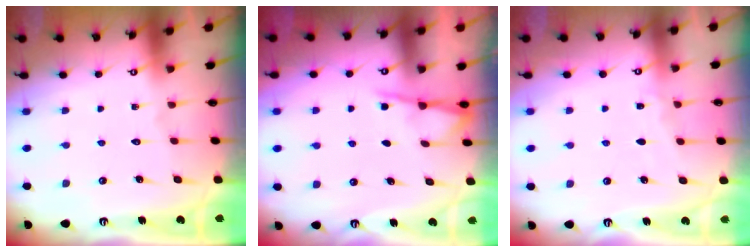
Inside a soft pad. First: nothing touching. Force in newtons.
{"total": 5.1, "press": 5.1, "slide": 0.5}
{"total": 3.2, "press": 3.2, "slide": 0.3}